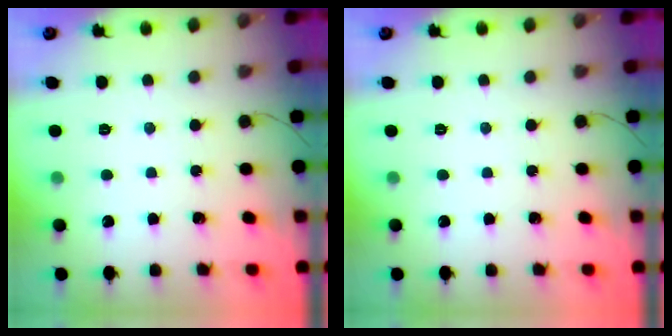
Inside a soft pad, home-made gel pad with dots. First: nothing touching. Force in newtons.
{"total": 0.0}